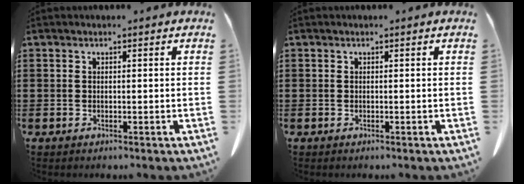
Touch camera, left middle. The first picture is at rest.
{"total": 0.0}